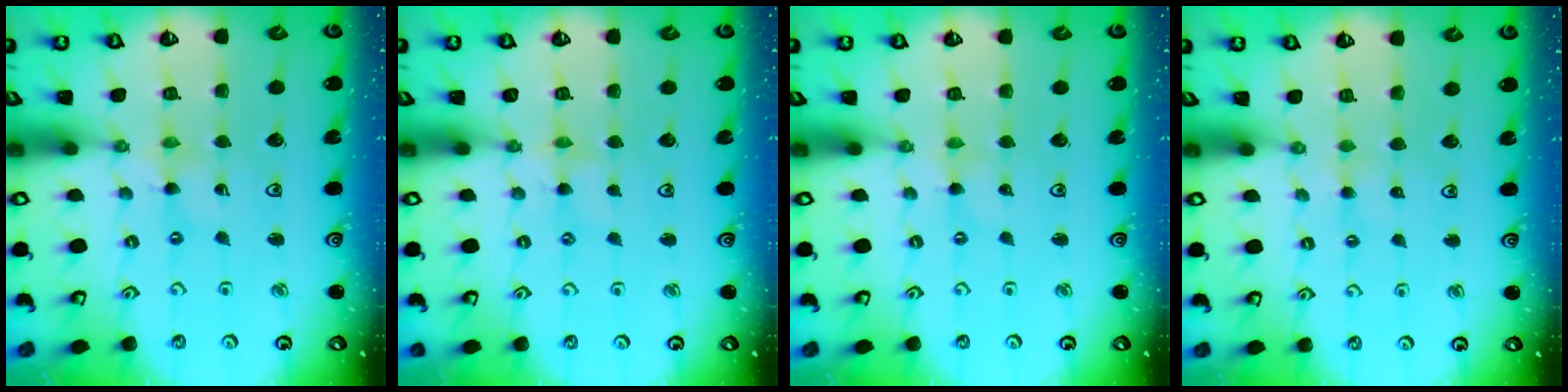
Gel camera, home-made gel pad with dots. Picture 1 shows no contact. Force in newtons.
{"total": 2.8, "press": 2.8, "slide": 0.4}
{"total": 0.0}
{"total": 1.4, "press": 1.4, "slide": 0.3}